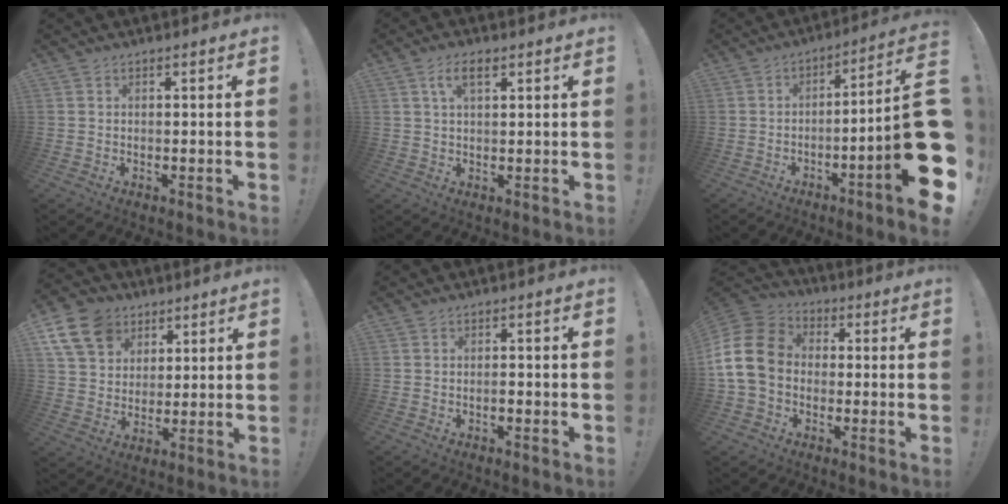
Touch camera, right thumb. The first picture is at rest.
{"total": 5.3, "force": [2.3, 2.2, 4.2], "torque": [-0.077, 0.002, 0.039]}
{"total": 19.9, "force": [-5.2, 1.9, 19.1], "torque": [-0.279, 0.013, -0.082]}
{"total": 14.0, "force": [6.6, 10.8, 6.0], "torque": [-0.095, -0.031, 0.134]}
{"total": 1.1, "force": [-0.7, 0.3, 0.7], "torque": [-0.011, 0.002, -0.013]}
{"total": 16.1, "force": [0.0, 12.3, 10.3], "torque": [-0.194, 0.028, 0.007]}